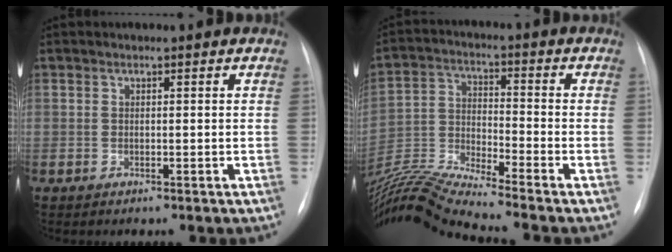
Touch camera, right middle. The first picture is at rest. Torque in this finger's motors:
{"motor_torque": [0.17, -1.54, -0.06, 0.07]}